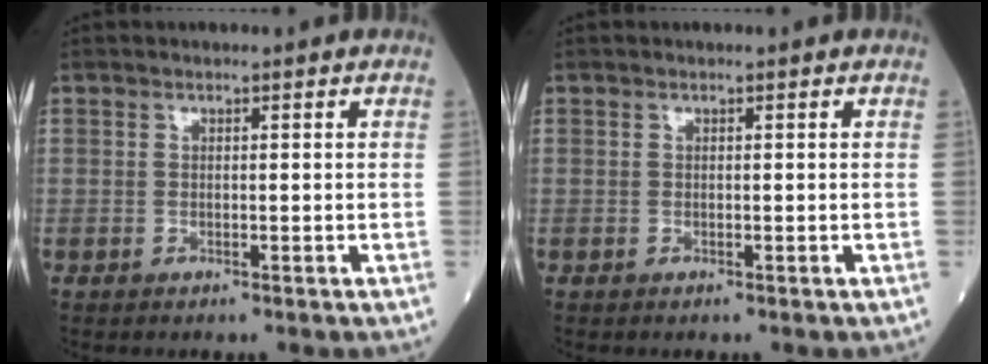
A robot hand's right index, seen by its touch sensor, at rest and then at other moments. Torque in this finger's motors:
{"motor_torque": [0.00, 0.00, 0.00, 0.00]}